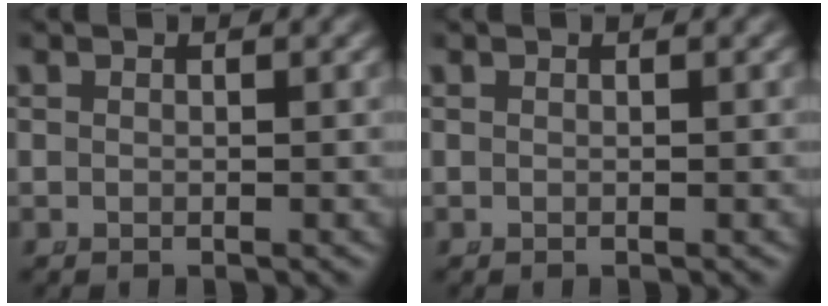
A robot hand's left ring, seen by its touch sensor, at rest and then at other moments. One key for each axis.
{"total": 0.0}